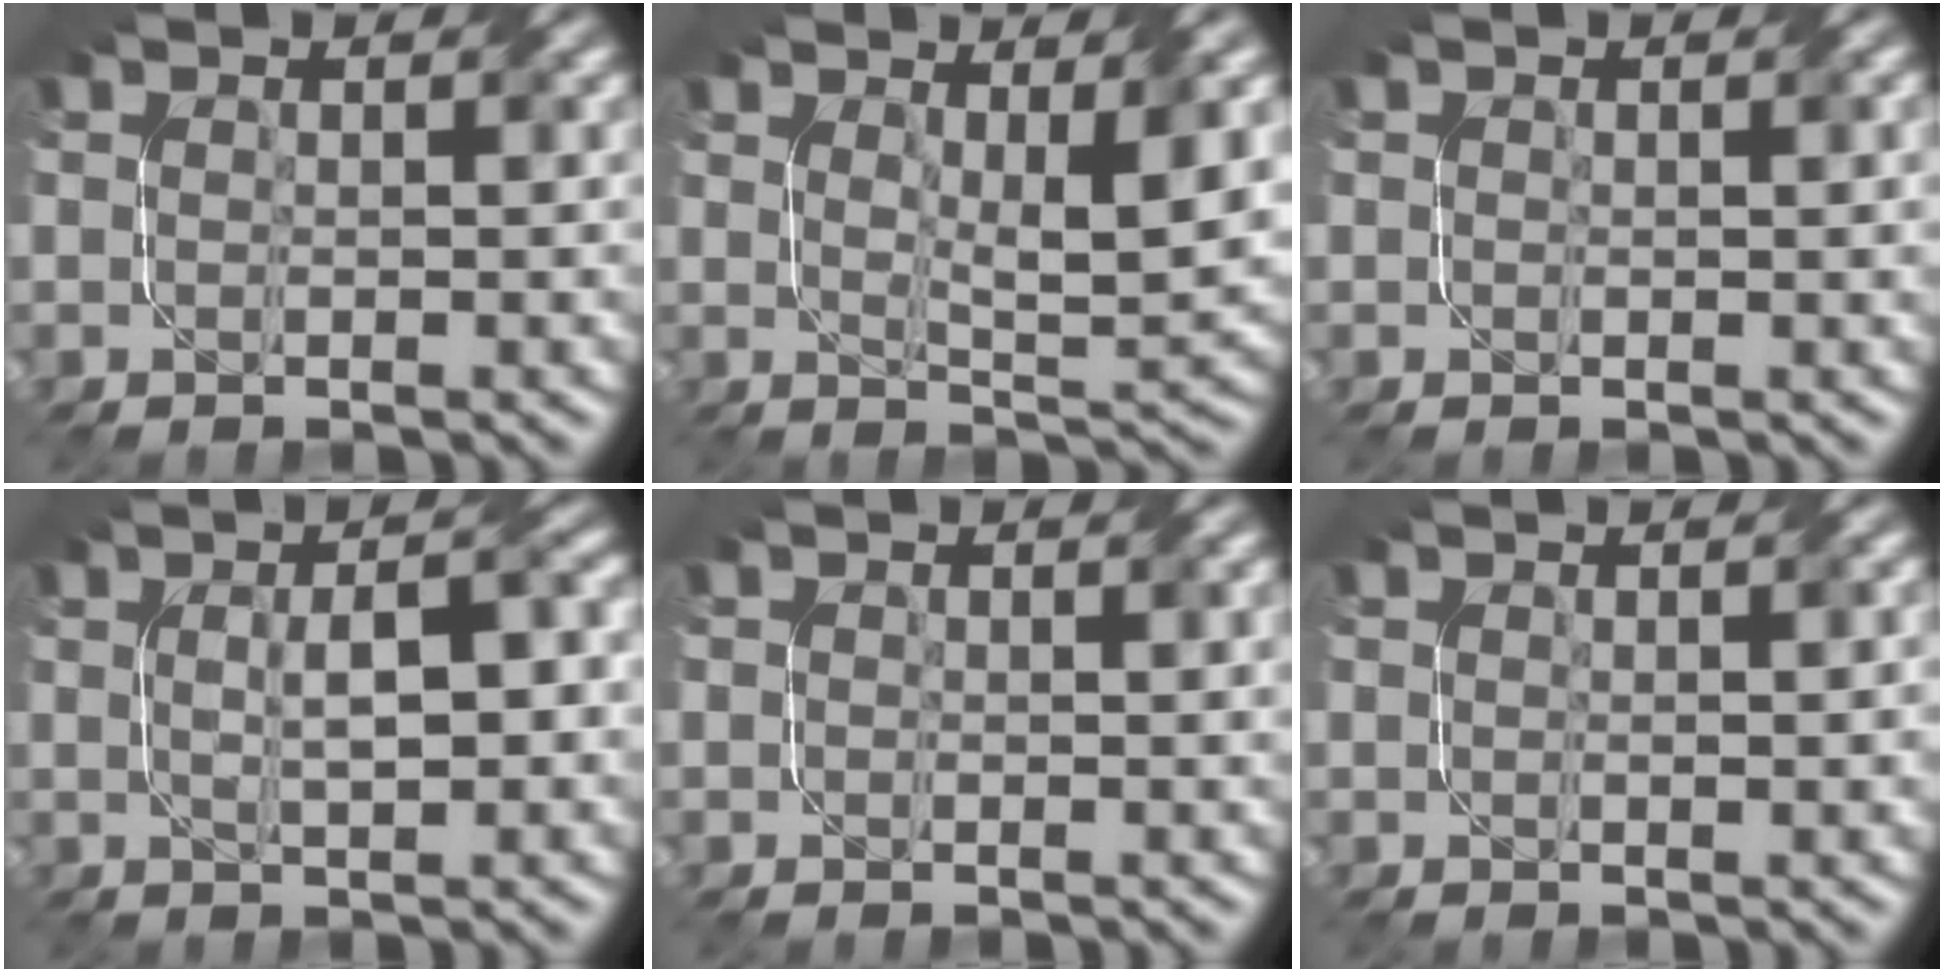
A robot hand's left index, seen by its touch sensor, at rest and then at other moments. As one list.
[{"total": 5.0, "force": [1.8, 1.3, 4.4], "torque": [-0.071, -0.012, 0.034]}, {"total": 1.0, "force": [0.4, 0.7, 0.6], "torque": [-0.007, 0.000, 0.009]}, {"total": 4.4, "force": [0.6, 1.4, 4.1], "torque": [-0.058, 0.006, 0.004]}, {"total": 1.0, "force": [0.5, 0.7, 0.5], "torque": [-0.007, 0.000, 0.009]}, {"total": 1.2, "force": [0.1, 0.5, 1.0], "torque": [-0.015, 0.001, 0.007]}]